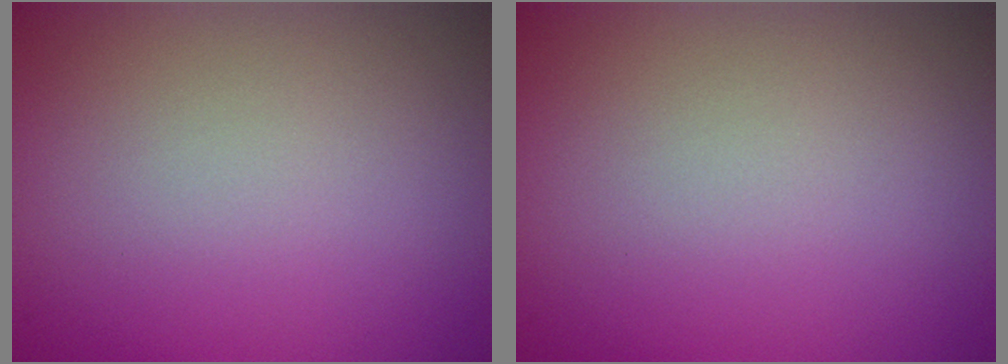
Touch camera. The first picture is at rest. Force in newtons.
{"total": 0.0}